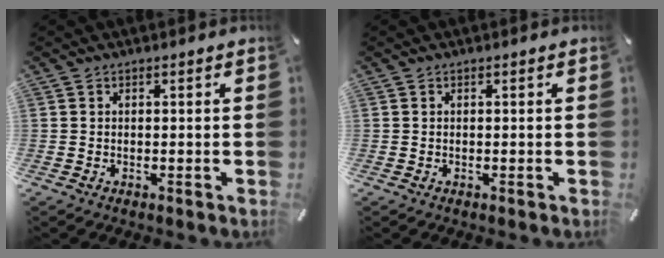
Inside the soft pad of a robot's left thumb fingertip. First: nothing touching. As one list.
[{"total": 0.0}]